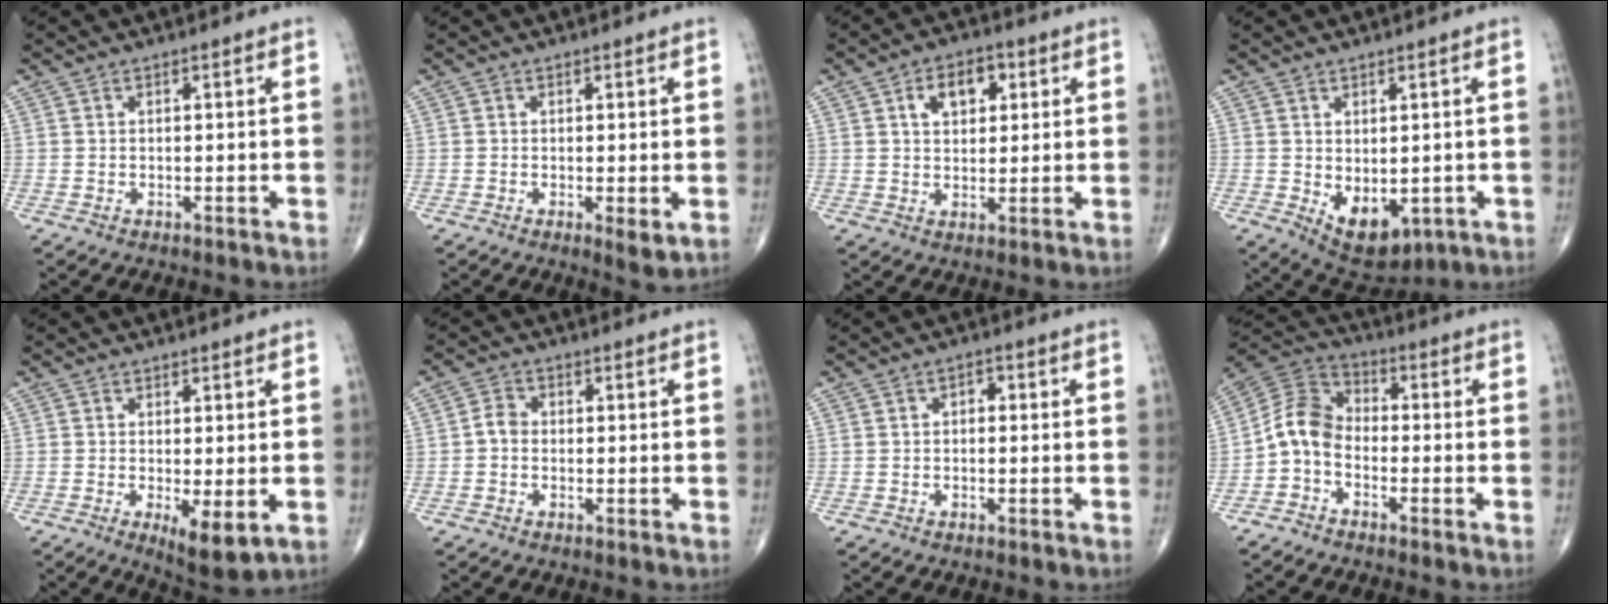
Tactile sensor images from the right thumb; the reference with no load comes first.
{"total": 2.6, "force": [-0.4, 0.7, 2.5], "torque": [-0.038, -0.010, -0.008]}
{"total": 7.3, "force": [2.6, 4.7, 5.0], "torque": [-0.052, 0.001, 0.037]}
{"total": 8.5, "force": [-1.7, 5.0, 6.6], "torque": [-0.080, -0.004, -0.002]}
{"total": 6.4, "force": [-1.6, 2.0, 5.8], "torque": [-0.092, -0.019, -0.020]}
{"total": 2.6, "force": [-0.5, 2.0, 1.5], "torque": [-0.020, 0.010, -0.018]}
{"total": 1.8, "force": [0.0, 1.2, 1.3], "torque": [-0.009, 0.008, -0.007]}
{"total": 7.7, "force": [-2.4, 5.3, 5.0], "torque": [-0.087, 0.043, -0.066]}